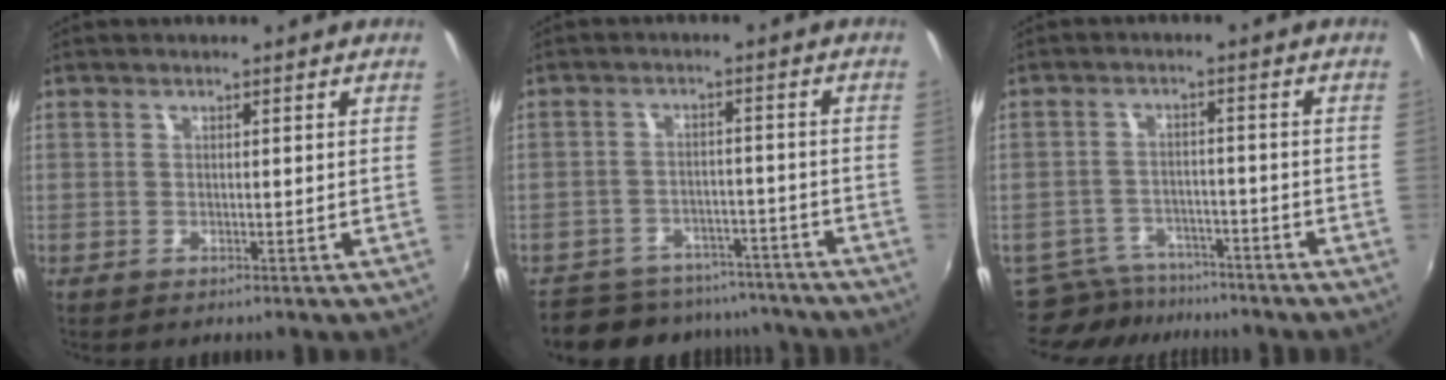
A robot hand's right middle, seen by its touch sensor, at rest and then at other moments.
{"total": 14.9, "force": [-13.0, 5.9, 4.1], "torque": [-0.100, 0.014, -0.172]}
{"total": 8.8, "force": [-8.0, 3.4, 1.5], "torque": [-0.051, 0.008, -0.119]}